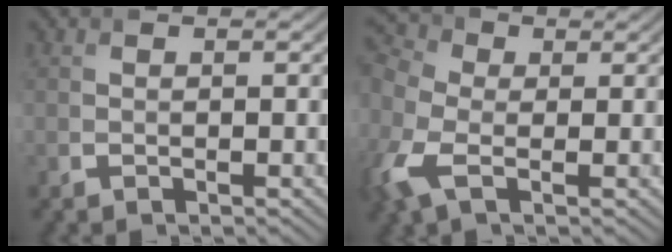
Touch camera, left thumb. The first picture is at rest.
{"total": 8.7, "force": [-1.7, 5.6, 6.4], "torque": [-0.205, 0.001, -0.050]}